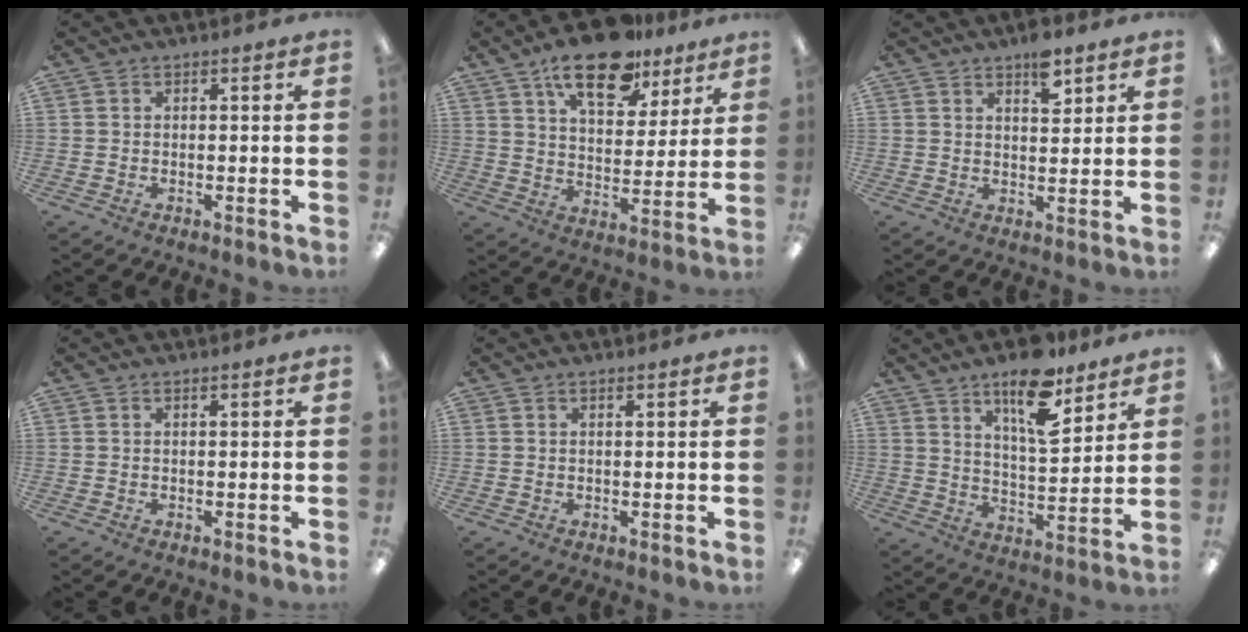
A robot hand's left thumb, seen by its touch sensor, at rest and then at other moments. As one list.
[{"total": 17.4, "force": [12.0, 8.0, 9.7], "torque": [-0.151, -0.057, 0.206]}, {"total": 6.6, "force": [4.5, 2.8, 3.9], "torque": [-0.040, -0.028, 0.072]}, {"total": 0.0}, {"total": 0.5, "force": [0.5, 0.1, 0.2], "torque": [-0.005, 0.000, 0.009]}, {"total": 15.2, "force": [10.6, 5.5, 9.5], "torque": [-0.144, -0.056, 0.175]}]